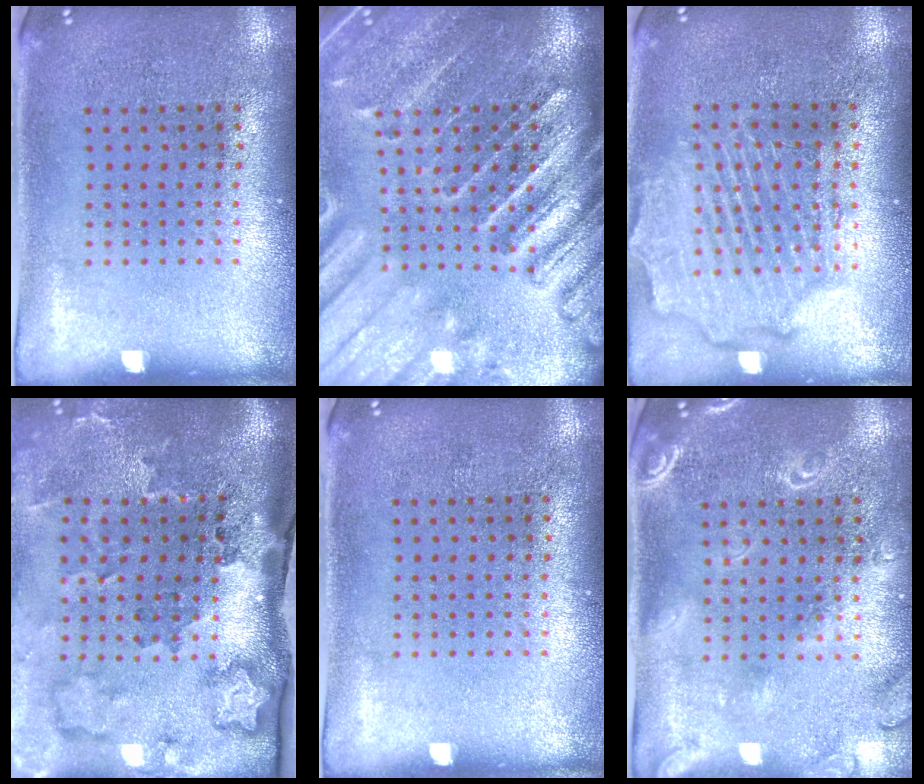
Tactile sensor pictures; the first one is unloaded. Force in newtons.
{"total": 4.0, "press": 3.5, "slide": 1.8}
{"total": 2.4, "press": 2.2, "slide": 0.9}
{"total": 3.5, "press": 2.3, "slide": 2.7}
{"total": 0.0}
{"total": 2.1, "press": 1.9, "slide": 0.7}